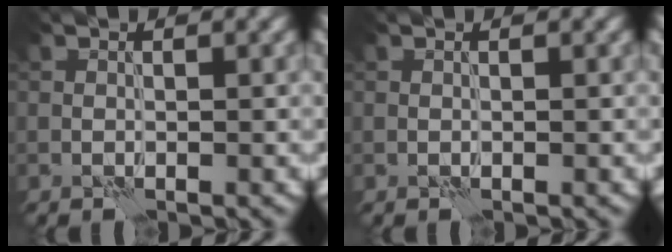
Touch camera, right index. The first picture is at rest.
{"total": 0.0}